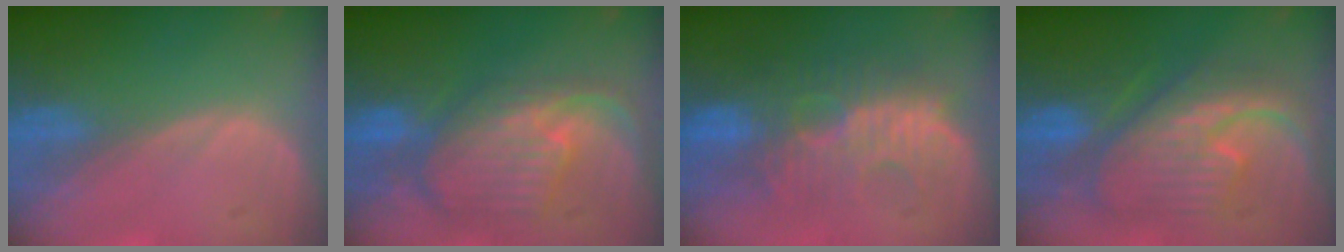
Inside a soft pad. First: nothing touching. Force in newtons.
{"total": 10.9, "press": 9.6, "slide": 5.2}
{"total": 11.0, "press": 9.7, "slide": 5.1}
{"total": 11.1, "press": 11.1, "slide": 1.1}